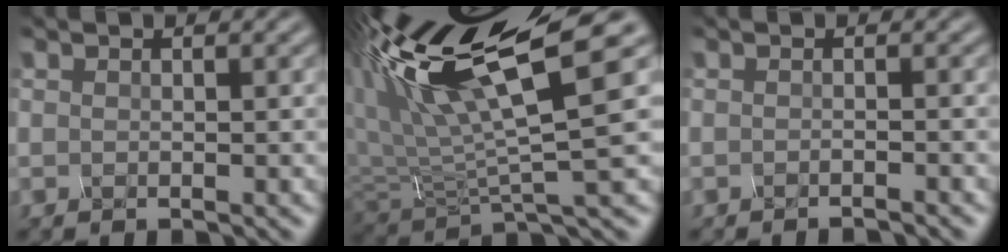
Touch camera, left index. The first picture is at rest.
{"total": 10.8, "force": [6.5, 1.5, 8.5], "torque": [-0.166, 0.022, 0.130]}
{"total": 1.8, "force": [-1.7, -0.1, 0.5], "torque": [0.005, -0.002, -0.016]}